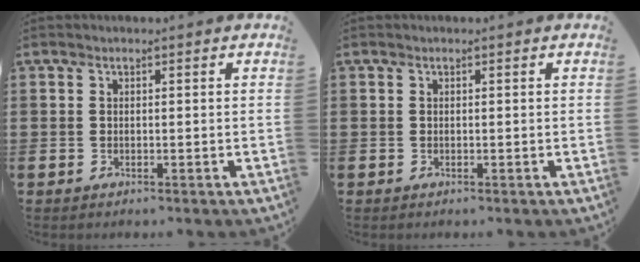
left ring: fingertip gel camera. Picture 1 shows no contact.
{"total": 0.0}